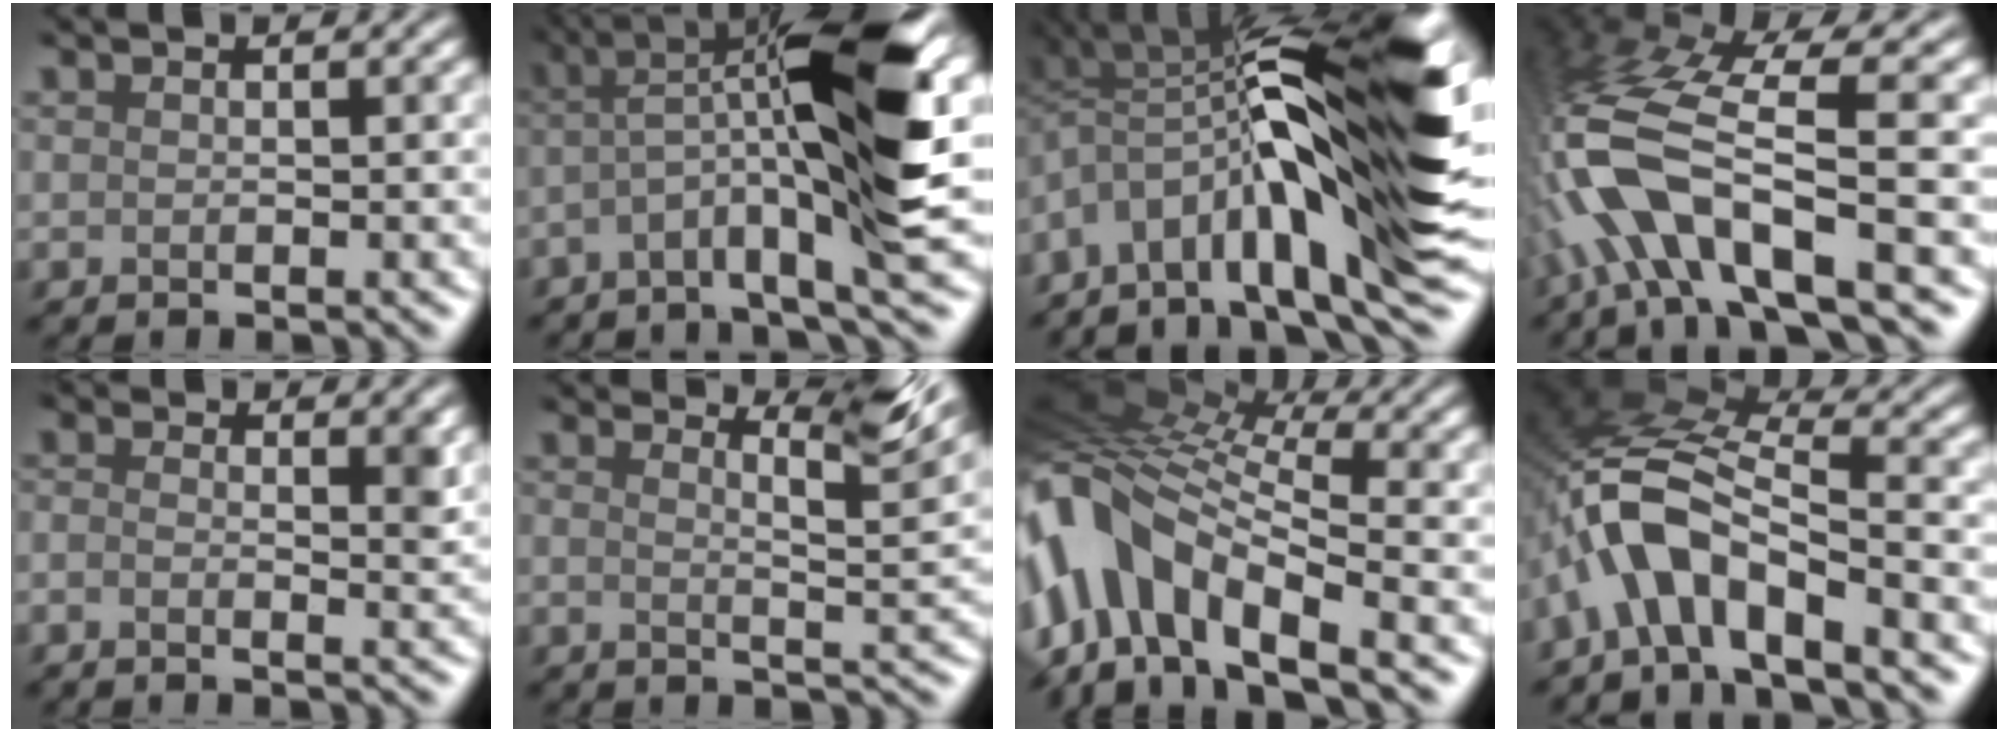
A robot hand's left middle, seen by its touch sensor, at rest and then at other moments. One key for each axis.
{"total": 11.1, "fx": -0.6, "fy": 1.5, "fz": 11.0, "tx": -0.192, "ty": 0.026, "tz": -0.012}
{"total": 13.3, "fx": -2.8, "fy": 4.2, "fz": 12.3, "tx": -0.203, "ty": 0.014, "tz": -0.040}
{"total": 10.0, "fx": -3.9, "fy": 3.1, "fz": 8.7, "tx": -0.191, "ty": 0.011, "tz": -0.073}
{"total": 0.9, "fx": -0.3, "fy": 0.1, "fz": 0.8, "tx": -0.029, "ty": -0.005, "tz": -0.006}
{"total": 4.9, "fx": 2.7, "fy": 0.7, "fz": 4.0, "tx": -0.047, "ty": 0.017, "tz": 0.022}
{"total": 10.8, "fx": -3.6, "fy": 6.0, "fz": 8.2, "tx": -0.168, "ty": 0.020, "tz": -0.076}
{"total": 6.3, "fx": -3.8, "fy": 2.4, "fz": 4.5, "tx": -0.093, "ty": 0.014, "tz": -0.074}